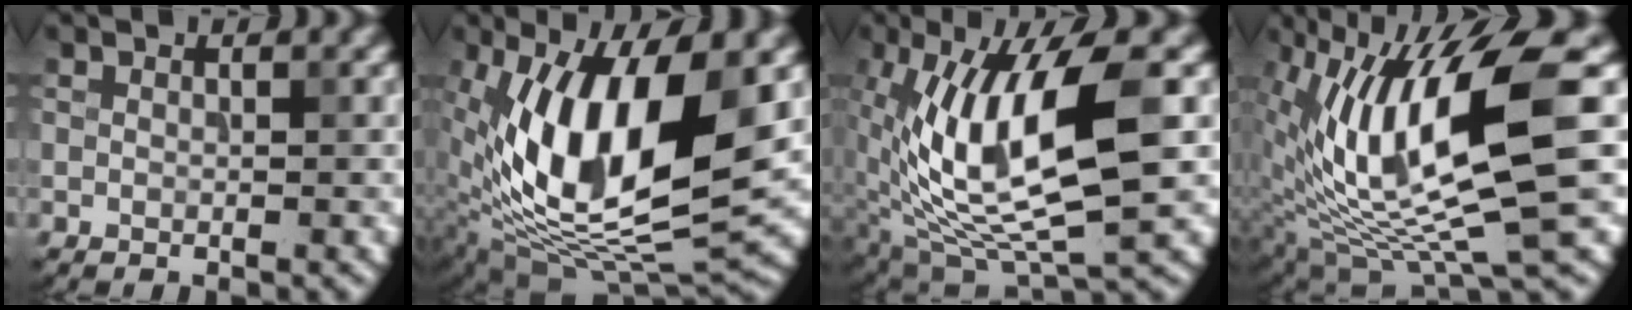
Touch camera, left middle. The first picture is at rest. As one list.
[{"total": 14.2, "force": [1.5, 6.0, 12.8], "torque": [-0.231, -0.005, 0.020]}, {"total": 12.3, "force": [0.3, 4.4, 11.4], "torque": [-0.209, 0.009, 0.000]}, {"total": 13.0, "force": [1.1, 3.2, 12.6], "torque": [-0.236, -0.006, 0.023]}]